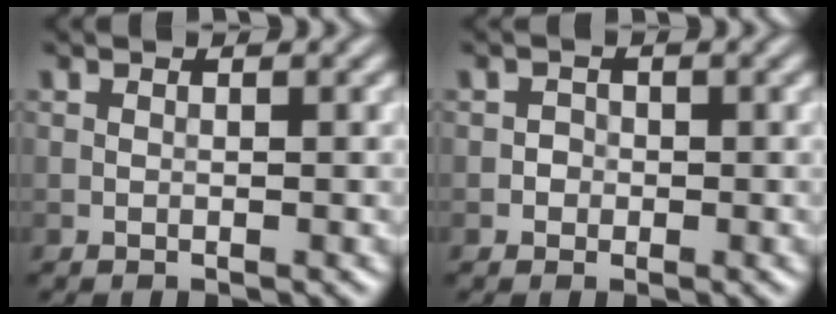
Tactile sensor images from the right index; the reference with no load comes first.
{"total": 0.9, "force": [-0.2, 0.9, 0.2], "torque": [0.010, 0.000, -0.007]}